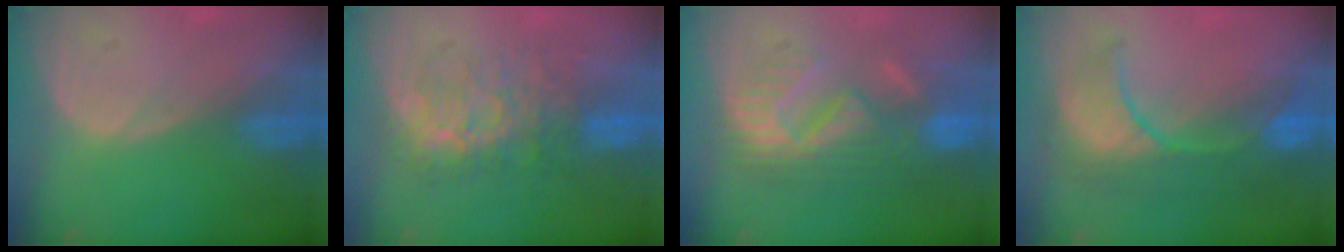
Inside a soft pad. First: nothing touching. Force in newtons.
{"total": 8.0, "press": 7.8, "slide": 1.8}
{"total": 10.1, "press": 9.4, "slide": 3.5}
{"total": 10.0, "press": 9.1, "slide": 4.2}